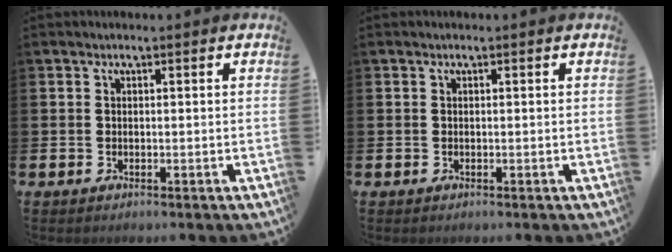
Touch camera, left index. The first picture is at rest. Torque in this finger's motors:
{"motor_torque": [-0.06, -0.06, 0.00, 0.00]}